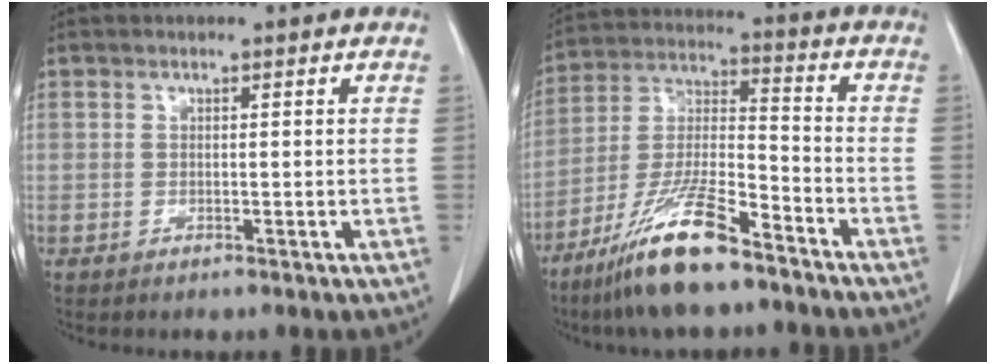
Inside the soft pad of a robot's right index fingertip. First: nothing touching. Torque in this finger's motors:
{"motor_torque": [1.09, -1.04, 0.60, 0.21]}